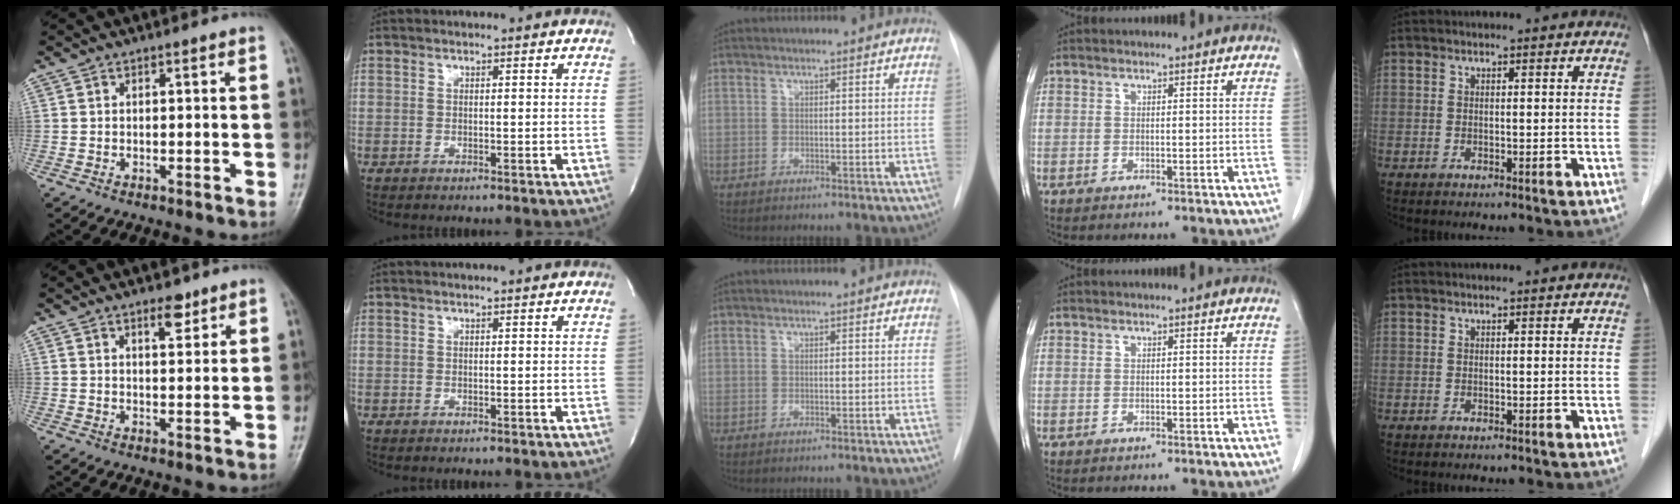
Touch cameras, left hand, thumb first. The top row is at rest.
{"thumb": {"total": 3.6, "force": [2.4, 1.5, 2.3], "torque": [-0.022, -0.015, 0.037]}, "index": {"total": 0.9, "force": [0.8, -0.1, 0.3], "torque": [-0.006, 0.003, 0.013]}}